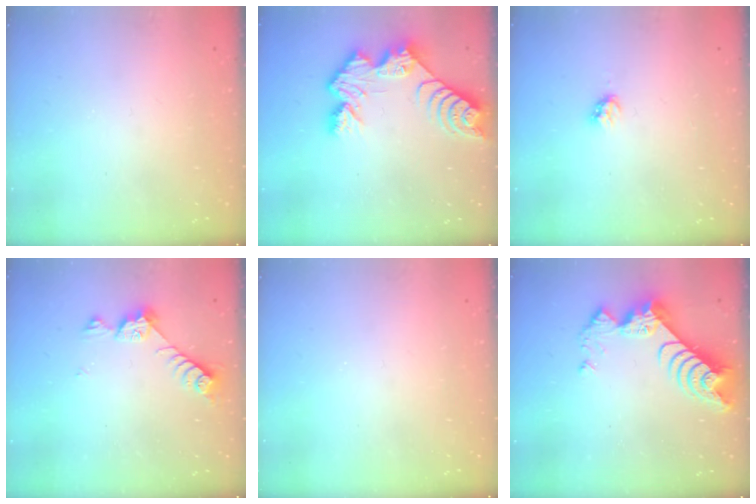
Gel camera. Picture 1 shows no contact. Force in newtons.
{"total": 10.9, "press": 10.9, "slide": 0.8}
{"total": 2.8, "press": 2.8, "slide": 0.2}
{"total": 7.3, "press": 7.3, "slide": 0.6}
{"total": 0.0}
{"total": 9.9, "press": 9.9, "slide": 0.8}